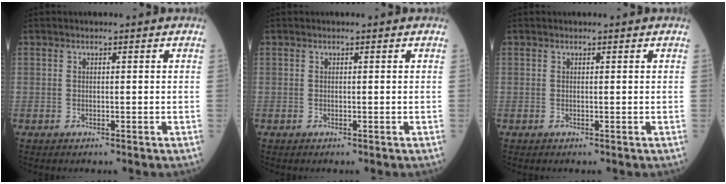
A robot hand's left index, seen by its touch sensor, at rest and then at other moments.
{"total": 0.0}
{"total": 0.5, "force": [0.5, 0.0, 0.1], "torque": [-0.005, 0.003, 0.009]}